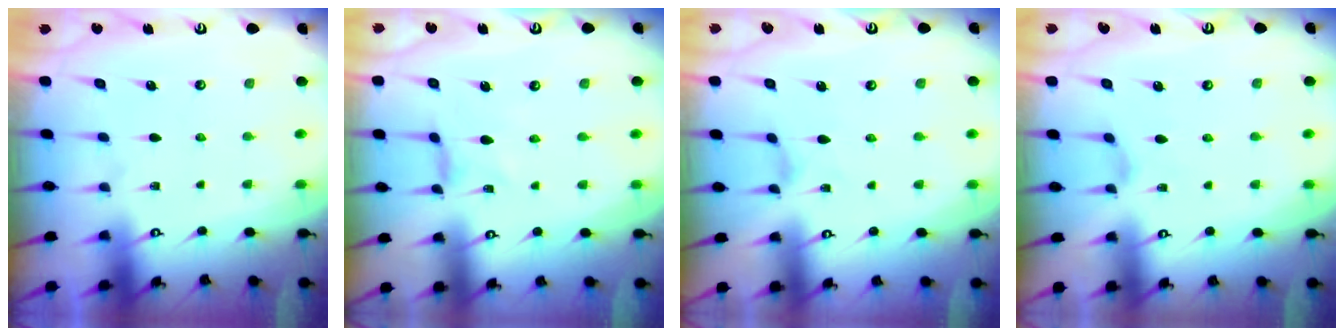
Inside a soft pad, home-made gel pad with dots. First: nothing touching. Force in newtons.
{"total": 0.5, "press": 0.5, "slide": 0.3}
{"total": 0.0}
{"total": 0.8, "press": 0.7, "slide": 0.3}